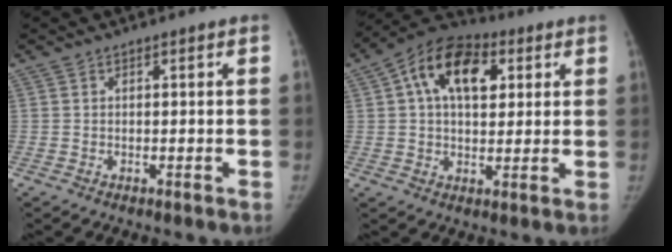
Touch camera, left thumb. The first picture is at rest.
{"total": 14.7, "force": [4.8, 8.9, 10.7], "torque": [-0.152, 0.012, 0.069]}